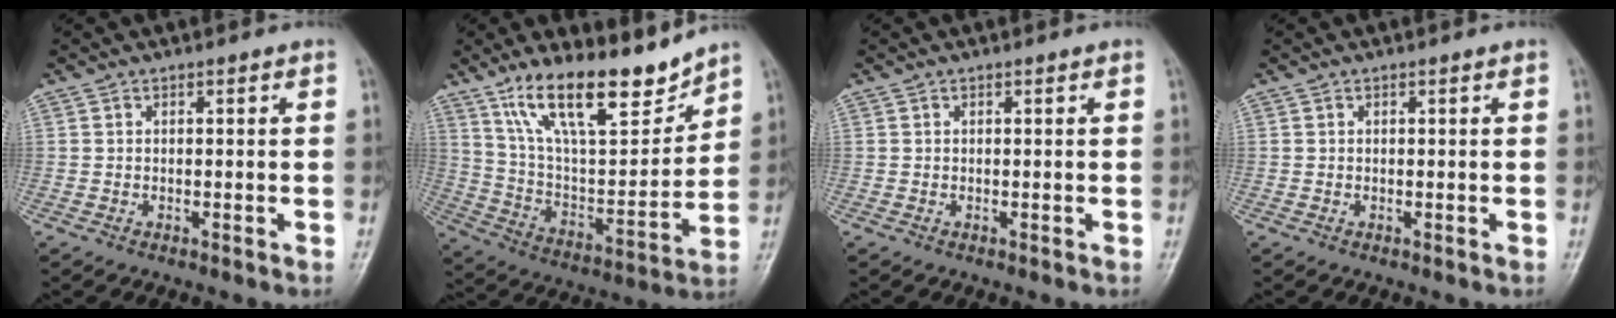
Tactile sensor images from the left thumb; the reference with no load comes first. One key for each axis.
{"total": 18.9, "fx": 13.9, "fy": 6.1, "fz": 11.3, "tx": -0.152, "ty": -0.078, "tz": 0.251}
{"total": 0.0}
{"total": 0.0}